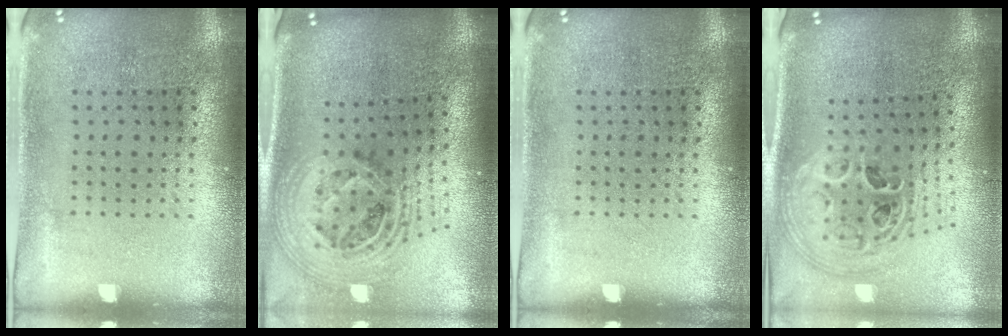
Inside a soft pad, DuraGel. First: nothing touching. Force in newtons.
{"total": 2.5, "press": 1.8, "slide": 1.7}
{"total": 0.0}
{"total": 2.8, "press": 2.0, "slide": 1.9}